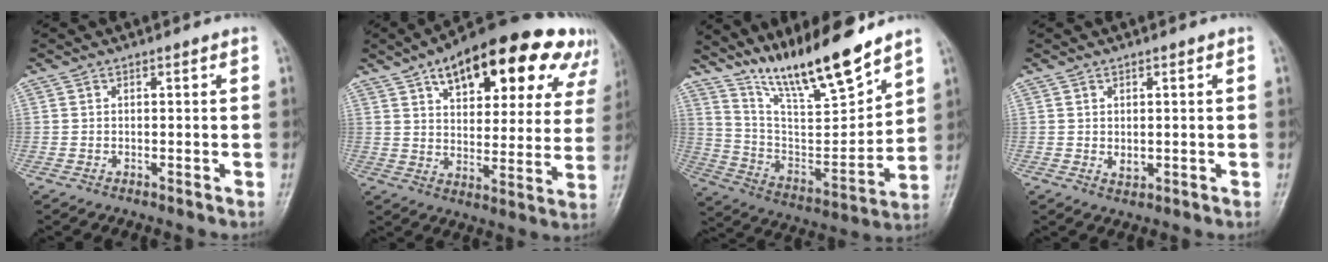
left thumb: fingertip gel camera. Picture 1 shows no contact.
{"total": 26.2, "force": [14.1, 12.2, 18.4], "torque": [-0.216, 0.001, 0.198]}
{"total": 18.8, "force": [14.8, 3.5, 11.0], "torque": [-0.154, -0.087, 0.271]}
{"total": 1.9, "force": [0.2, 1.3, 1.5], "torque": [-0.019, -0.006, 0.008]}